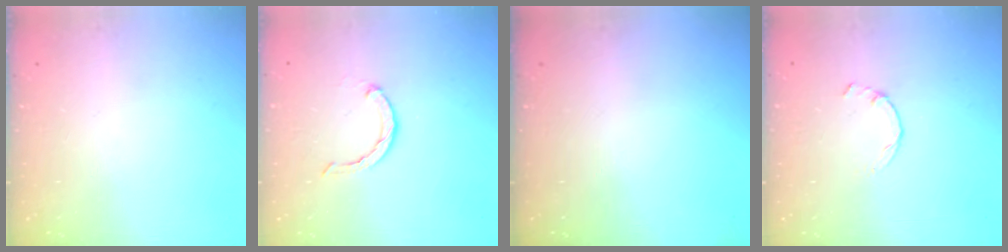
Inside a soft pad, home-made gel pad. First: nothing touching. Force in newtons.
{"total": 3.1, "press": 3.0, "slide": 0.5}
{"total": 0.0}
{"total": 0.0}